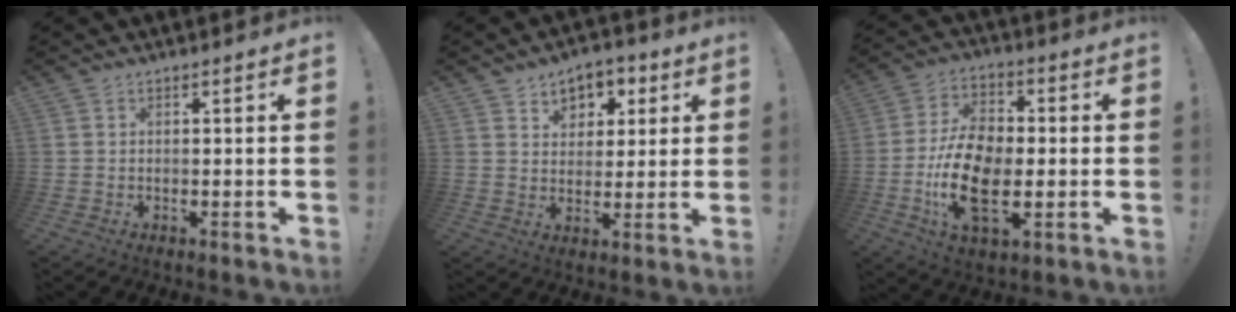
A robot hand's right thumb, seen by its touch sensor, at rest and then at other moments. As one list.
[{"total": 6.9, "force": [3.0, 6.0, 1.7], "torque": [-0.017, -0.018, 0.057]}, {"total": 17.1, "force": [-3.9, 10.0, 13.4], "torque": [-0.261, 0.013, -0.063]}]